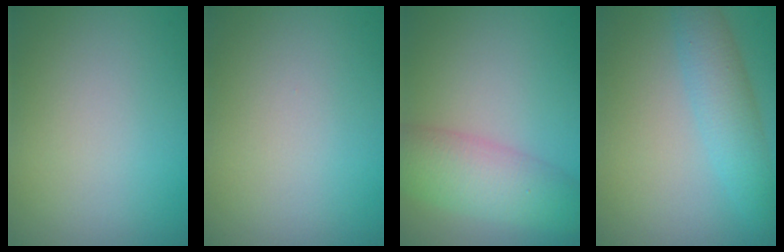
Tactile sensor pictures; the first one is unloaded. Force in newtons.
{"total": 0.0}
{"total": 5.6, "press": 5.6, "slide": 0.2}
{"total": 3.7, "press": 3.7, "slide": 0.1}